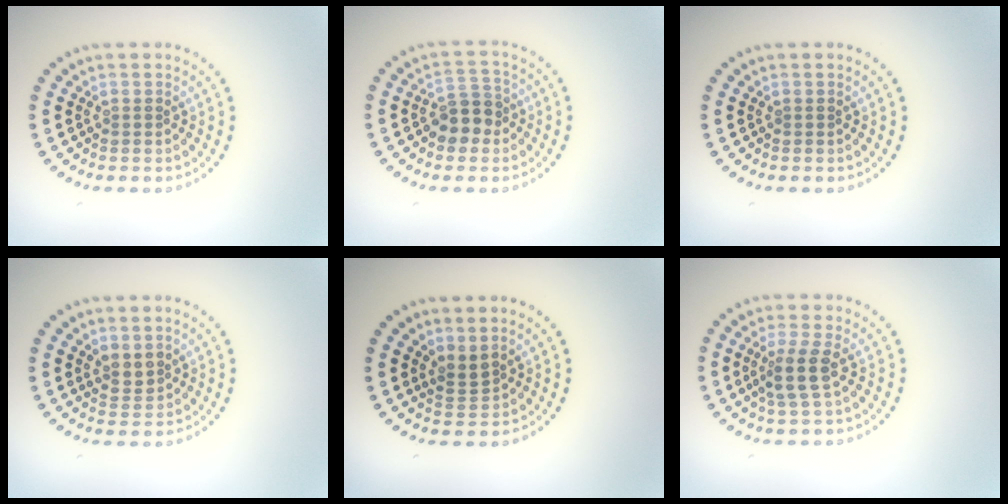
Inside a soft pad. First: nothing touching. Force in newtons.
{"total": 3.3, "press": 3.2, "slide": 1.1}
{"total": 0.0}
{"total": 1.7, "press": 1.5, "slide": 0.8}
{"total": 1.8, "press": 1.3, "slide": 1.2}
{"total": 2.7, "press": 2.3, "slide": 1.4}